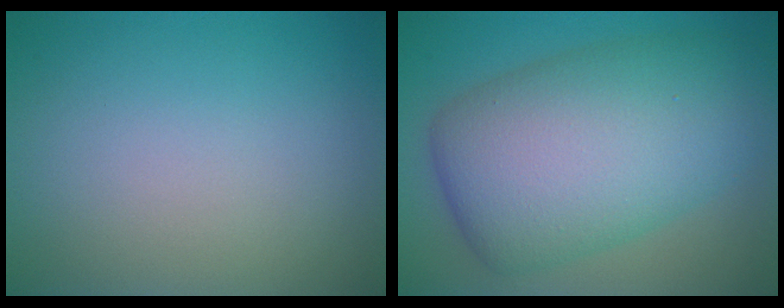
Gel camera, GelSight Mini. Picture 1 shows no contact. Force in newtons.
{"total": 11.7, "press": 11.7, "slide": 0.1}